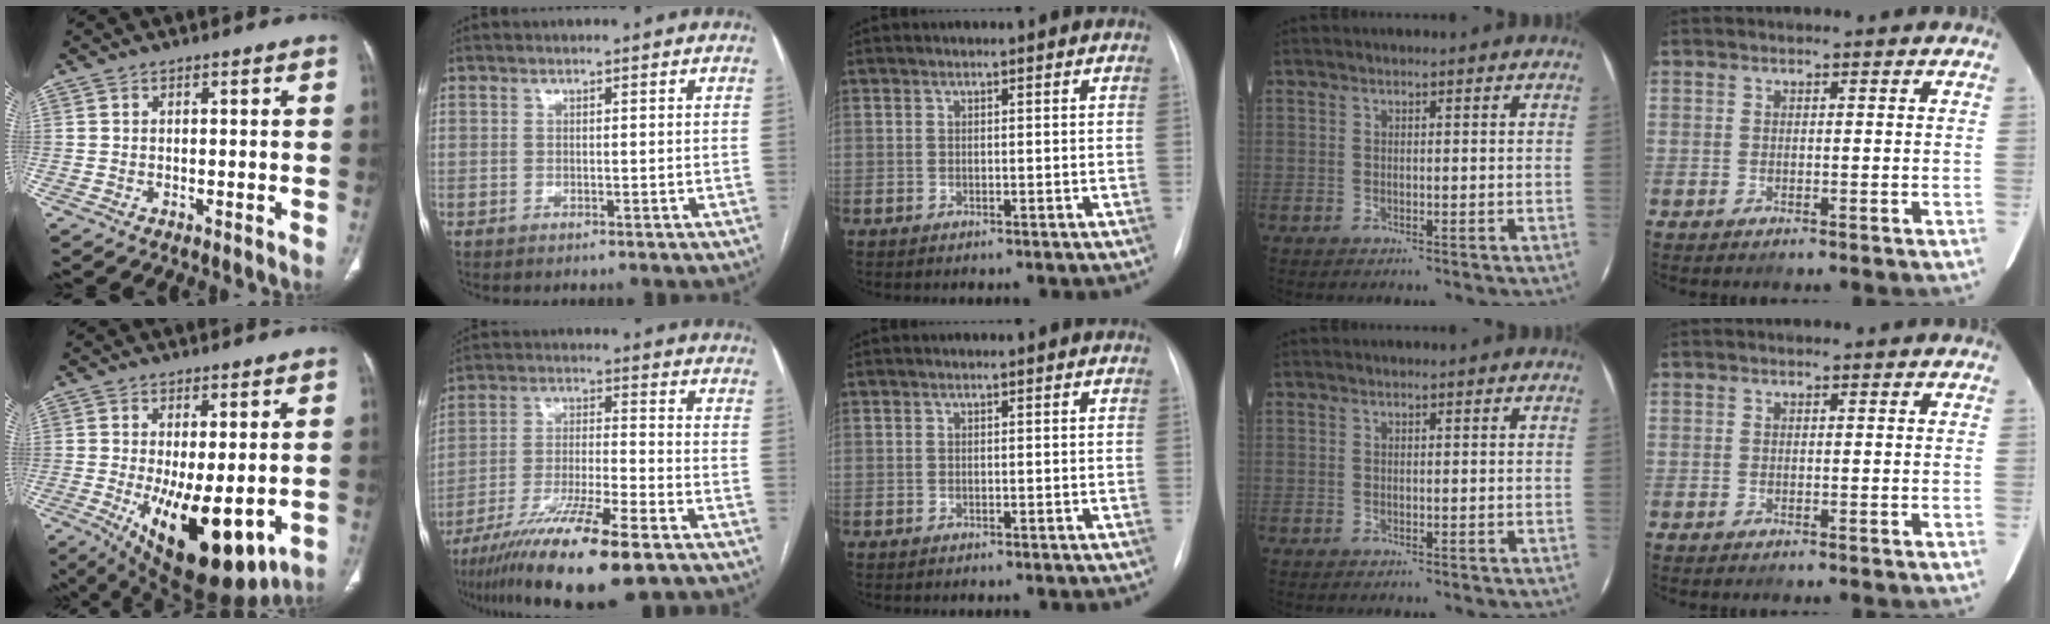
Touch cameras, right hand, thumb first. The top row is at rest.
{"thumb": {"total": 17.6, "force": [-4.8, 7.2, 15.3], "torque": [-0.222, -0.026, -0.050]}, "index": {"total": 15.9, "force": [-10.3, 1.2, 12.0], "torque": [-0.220, -0.041, -0.183]}}